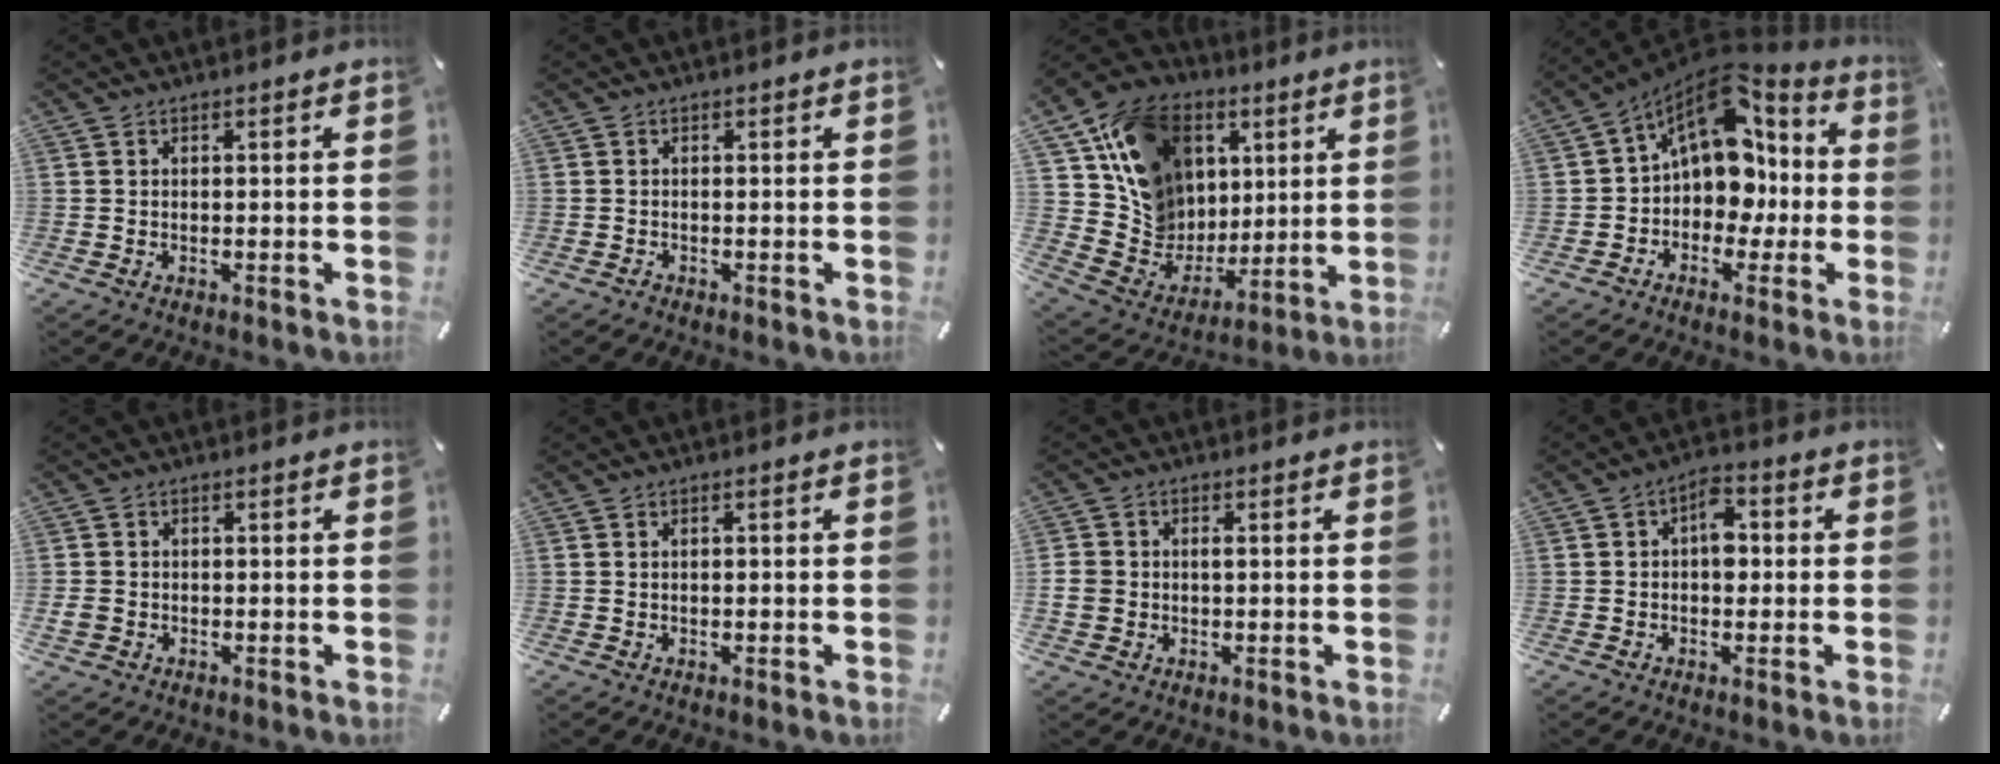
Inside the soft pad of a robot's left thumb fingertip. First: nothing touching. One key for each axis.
{"total": 0.6, "fx": -0.4, "fy": 0.4, "fz": -0.2, "tx": 0.006, "ty": 0.007, "tz": -0.010}
{"total": 17.2, "fx": 6.6, "fy": 14.7, "fz": 6.0, "tx": -0.106, "ty": -0.034, "tz": 0.138}
{"total": 15.8, "fx": 3.9, "fy": 11.7, "fz": 10.0, "tx": -0.161, "ty": -0.032, "tz": 0.072}
{"total": 2.4, "fx": -0.6, "fy": 2.2, "fz": 0.9, "tx": -0.023, "ty": 0.002, "tz": -0.014}
{"total": 0.7, "fx": 0.0, "fy": 0.3, "fz": 0.6, "tx": -0.012, "ty": 0.002, "tz": 0.000}
{"total": 4.0, "fx": 0.0, "fy": 3.4, "fz": 2.1, "tx": -0.040, "ty": 0.003, "tz": -0.003}
{"total": 6.0, "fx": 0.2, "fy": 3.7, "fz": 4.7, "tx": -0.058, "ty": 0.004, "tz": -0.005}